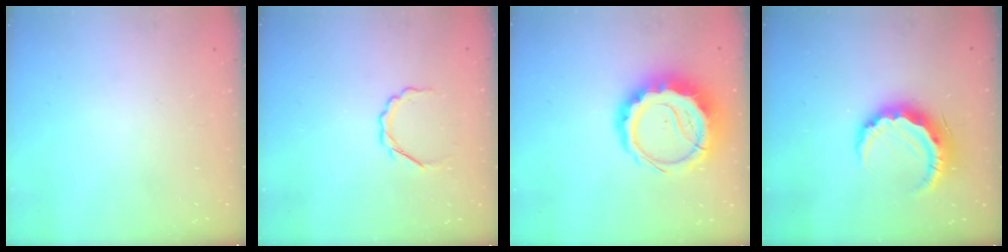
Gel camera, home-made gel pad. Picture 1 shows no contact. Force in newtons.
{"total": 3.8, "press": 3.7, "slide": 1.2}
{"total": 12.6, "press": 12.3, "slide": 3.0}
{"total": 12.3, "press": 12.3, "slide": 0.4}